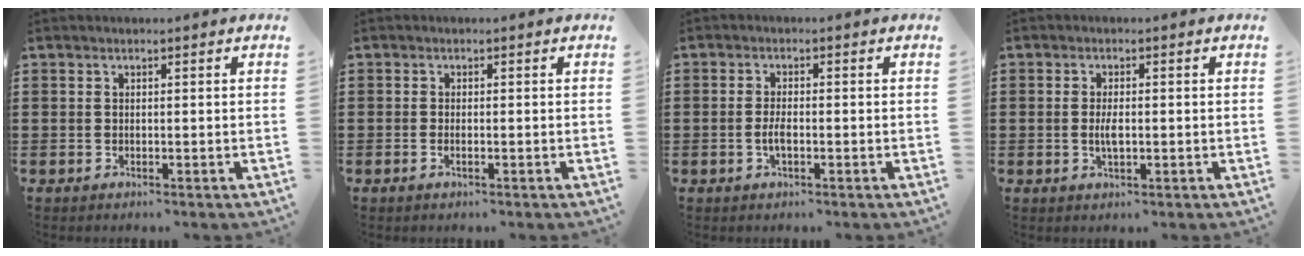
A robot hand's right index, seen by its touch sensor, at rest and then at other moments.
{"total": 0.7, "force": [-0.3, 0.2, 0.6], "torque": [-0.012, -0.005, -0.004]}
{"total": 2.5, "force": [-0.6, 0.8, 2.2], "torque": [-0.048, -0.001, -0.013]}
{"total": 2.8, "force": [-0.3, 1.0, 2.6], "torque": [-0.054, -0.001, -0.008]}